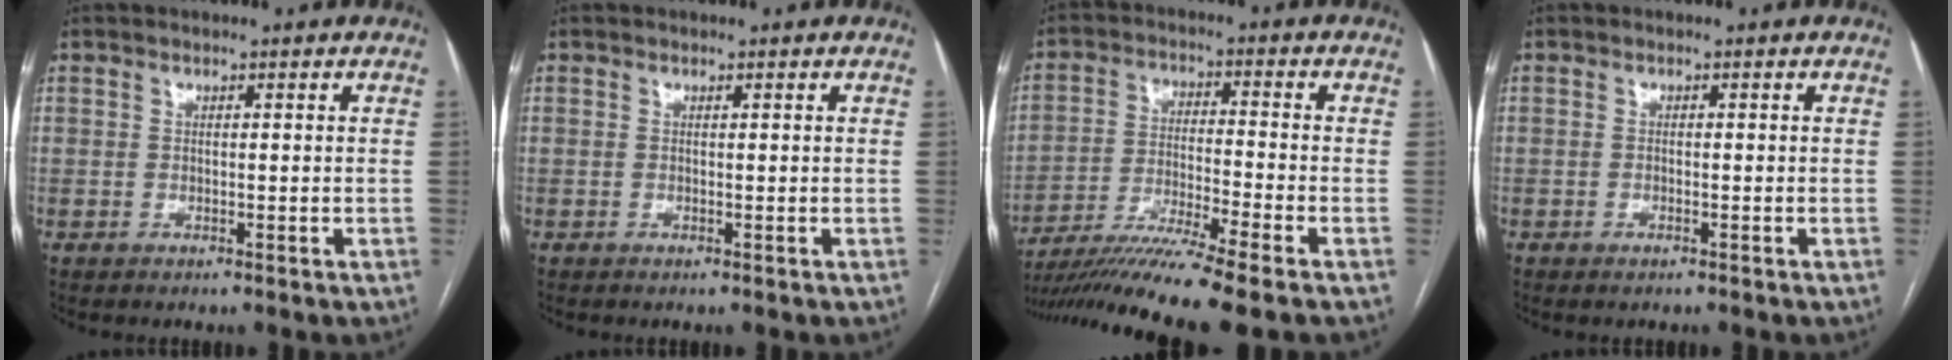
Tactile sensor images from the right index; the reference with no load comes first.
{"total": 0.0}
{"total": 13.3, "force": [-10.9, -2.2, 7.3], "torque": [-0.125, -0.028, -0.184]}
{"total": 0.7, "force": [-0.4, 0.3, 0.4], "torque": [-0.010, -0.001, -0.001]}